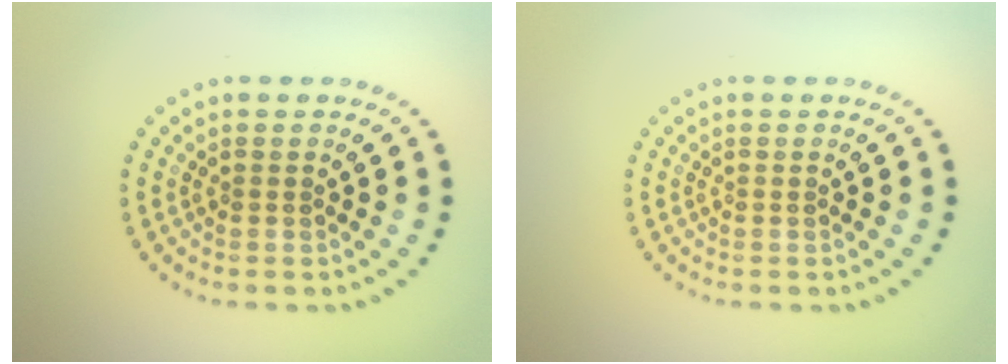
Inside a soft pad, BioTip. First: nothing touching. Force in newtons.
{"total": 0.0}